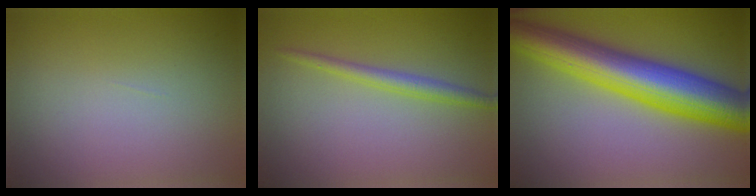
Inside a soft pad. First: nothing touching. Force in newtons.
{"total": 2.0, "press": 2.0, "slide": 0.1}
{"total": 10.6, "press": 10.6, "slide": 0.1}